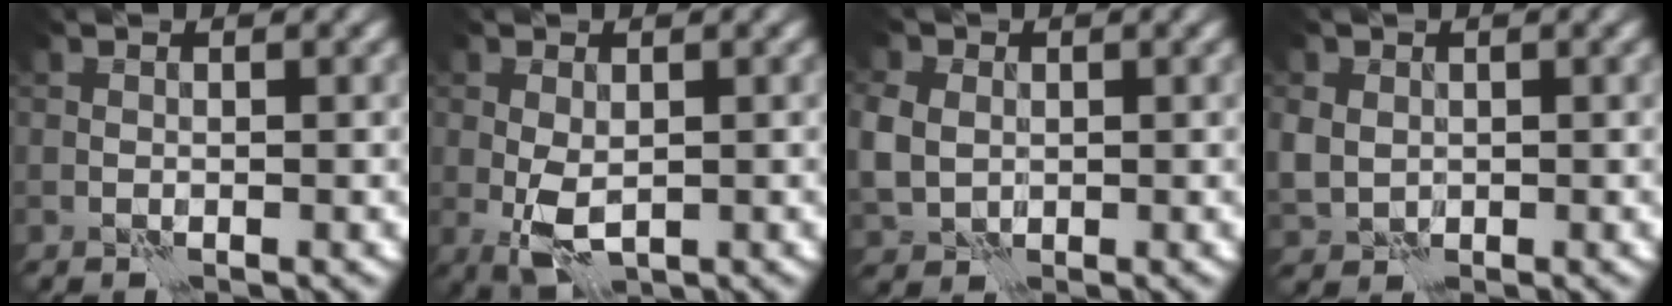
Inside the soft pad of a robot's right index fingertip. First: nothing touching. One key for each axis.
{"total": 3.4, "fx": -0.5, "fy": 1.9, "fz": 2.7, "tx": -0.061, "ty": -0.007, "tz": -0.008}
{"total": 4.1, "fx": 0.5, "fy": 3.6, "fz": 2.0, "tx": -0.065, "ty": 0.011, "tz": 0.013}
{"total": 2.5, "fx": 0.7, "fy": 2.2, "fz": 0.9, "tx": -0.027, "ty": 0.000, "tz": 0.016}